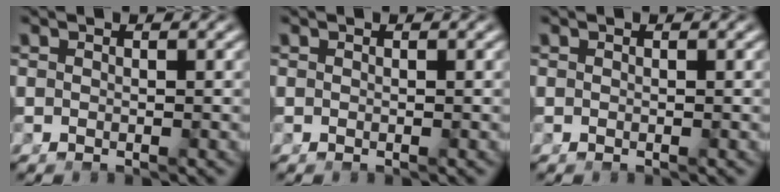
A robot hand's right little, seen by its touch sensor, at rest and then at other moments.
{"total": 0.0}
{"total": 0.0}